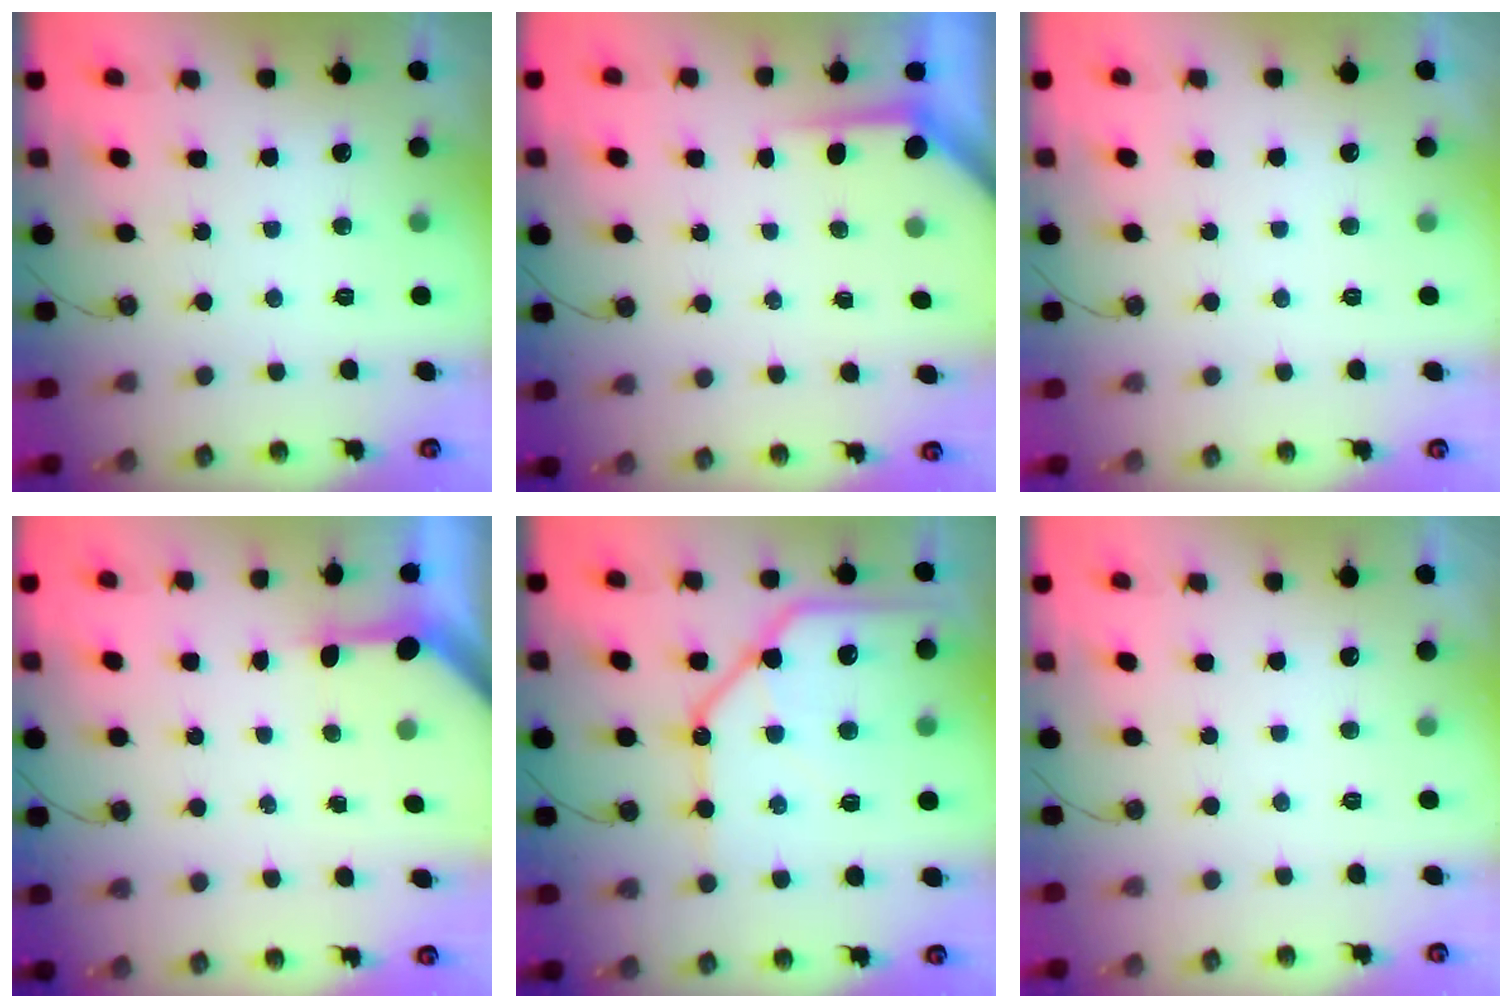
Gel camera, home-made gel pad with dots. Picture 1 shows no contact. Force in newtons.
{"total": 3.7, "press": 3.7, "slide": 0.3}
{"total": 0.0}
{"total": 3.3, "press": 3.2, "slide": 0.3}
{"total": 18.9, "press": 18.8, "slide": 2.0}
{"total": 0.0}